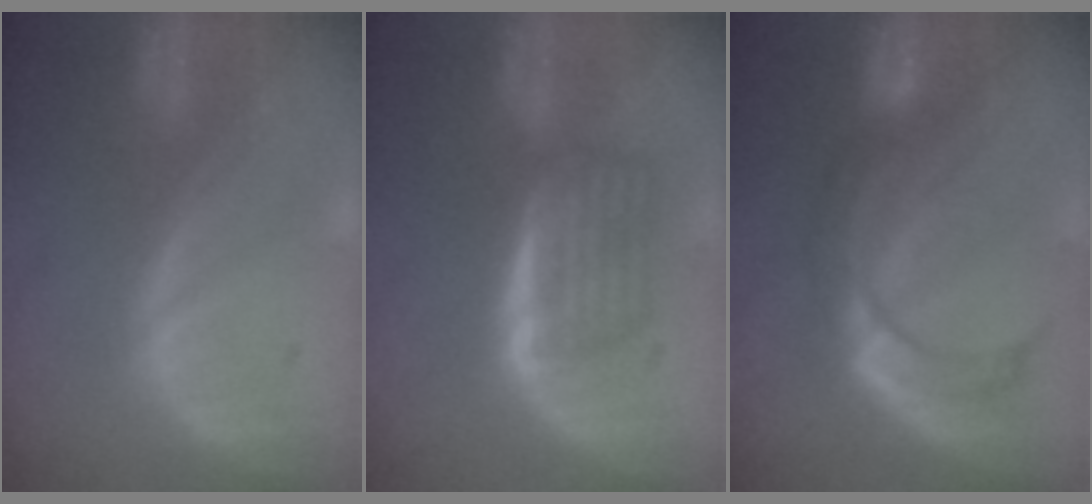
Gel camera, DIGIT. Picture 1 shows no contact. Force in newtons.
{"total": 5.9, "press": 5.1, "slide": 2.8}
{"total": 7.4, "press": 7.0, "slide": 2.4}